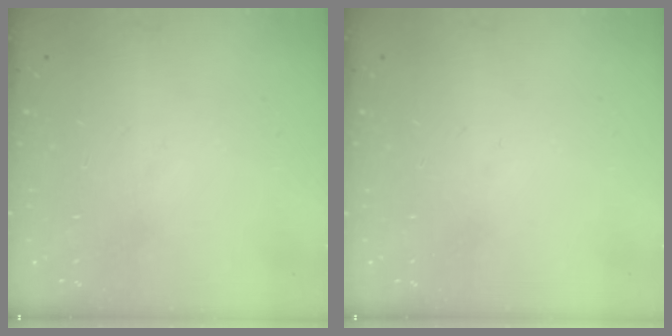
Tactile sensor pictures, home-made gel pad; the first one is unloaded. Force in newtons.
{"total": 0.0}